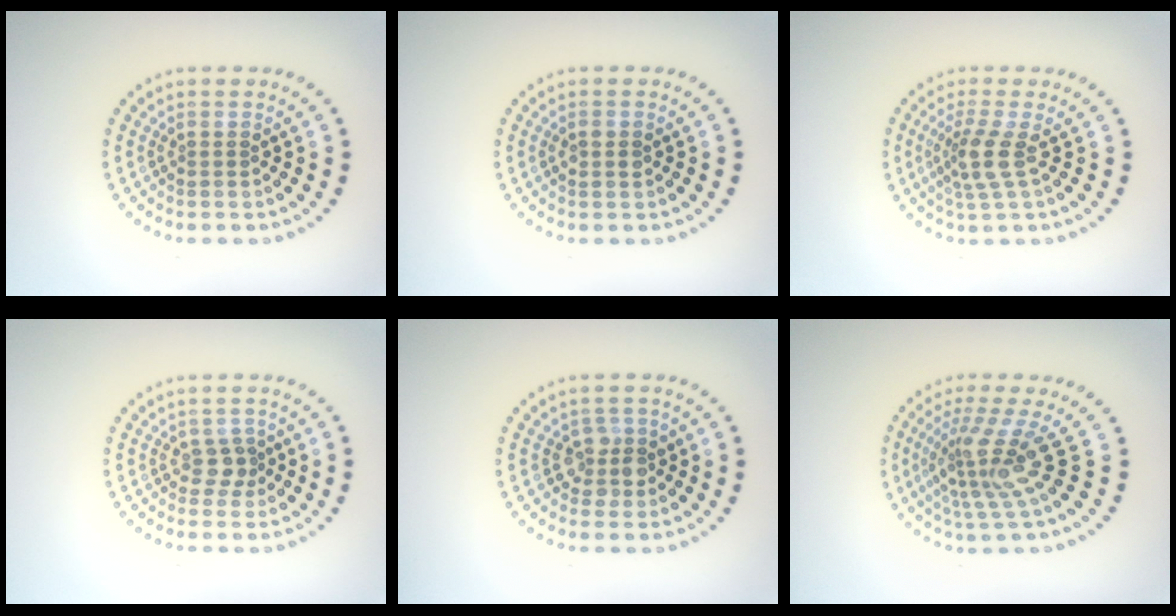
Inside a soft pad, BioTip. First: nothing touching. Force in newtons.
{"total": 1.5, "press": 1.5, "slide": 0.1}
{"total": 2.9, "press": 2.2, "slide": 1.9}
{"total": 1.8, "press": 1.4, "slide": 1.1}
{"total": 2.2, "press": 2.0, "slide": 1.0}
{"total": 4.6, "press": 3.0, "slide": 3.4}